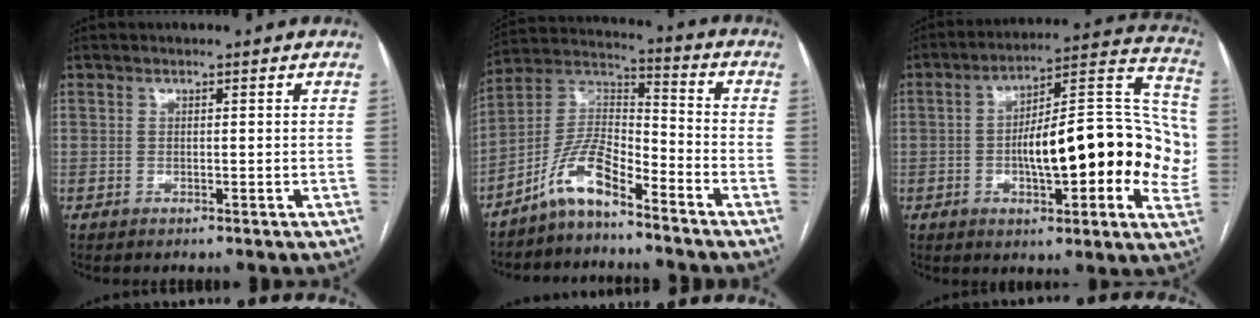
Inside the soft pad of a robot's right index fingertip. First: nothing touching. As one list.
[{"total": 9.2, "force": [-6.8, 2.2, 5.9], "torque": [-0.122, 0.023, -0.135]}, {"total": 22.0, "force": [-2.3, 6.5, 20.8], "torque": [-0.252, 0.046, -0.027]}]